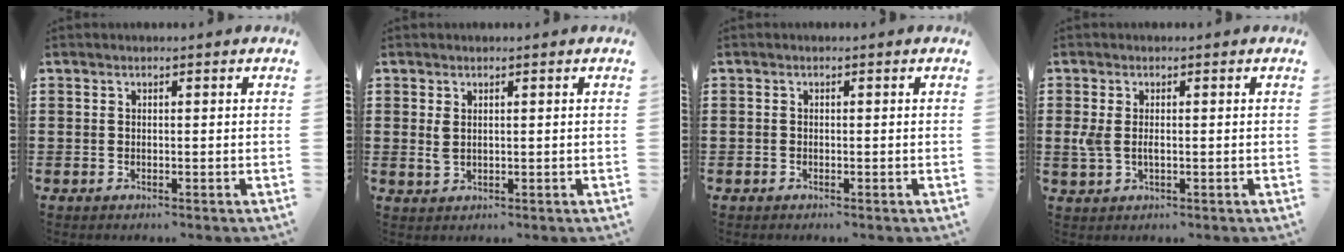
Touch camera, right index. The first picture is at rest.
{"total": 2.0, "force": [0.6, 1.1, 1.5], "torque": [-0.033, 0.004, 0.012]}
{"total": 0.6, "force": [-0.5, 0.2, 0.1], "torque": [-0.003, 0.000, -0.010]}
{"total": 2.6, "force": [-0.1, 1.4, 2.2], "torque": [-0.066, -0.003, -0.010]}